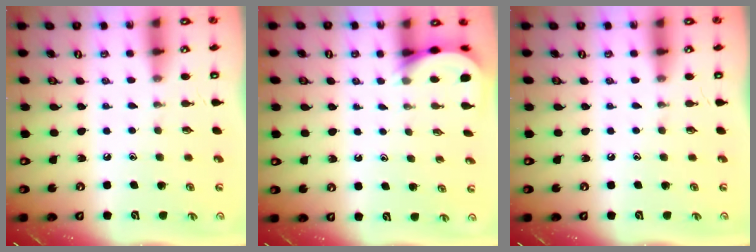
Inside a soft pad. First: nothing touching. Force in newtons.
{"total": 3.4, "press": 3.3, "slide": 0.3}
{"total": 0.0}